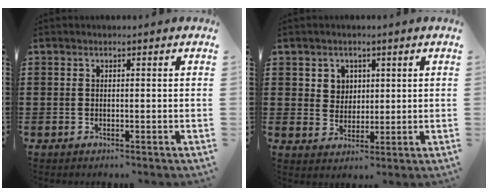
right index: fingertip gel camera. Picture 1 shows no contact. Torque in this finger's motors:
{"motor_torque": [0.04, -0.02, 0.04, 0.03]}